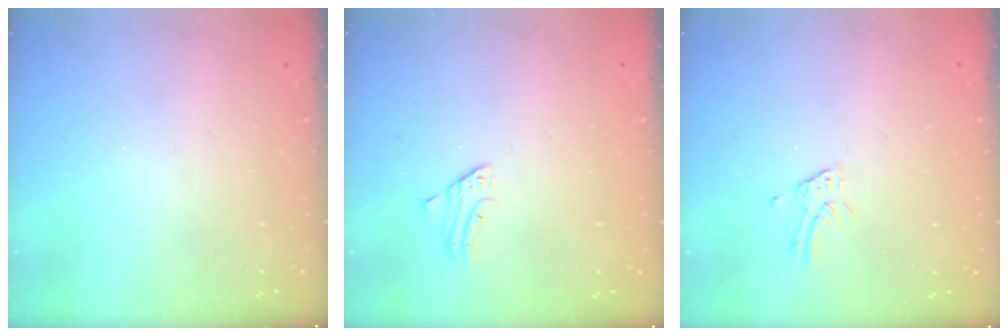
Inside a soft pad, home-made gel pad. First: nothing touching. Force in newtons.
{"total": 1.9, "press": 1.9, "slide": 0.2}
{"total": 2.8, "press": 2.8, "slide": 0.1}